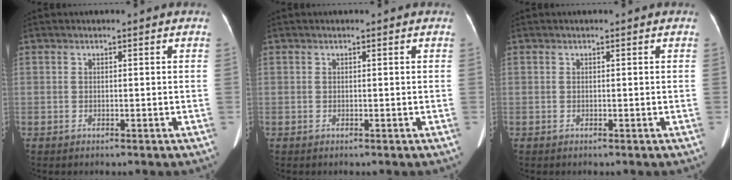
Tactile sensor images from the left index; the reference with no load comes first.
{"total": 0.0}
{"total": 0.0}